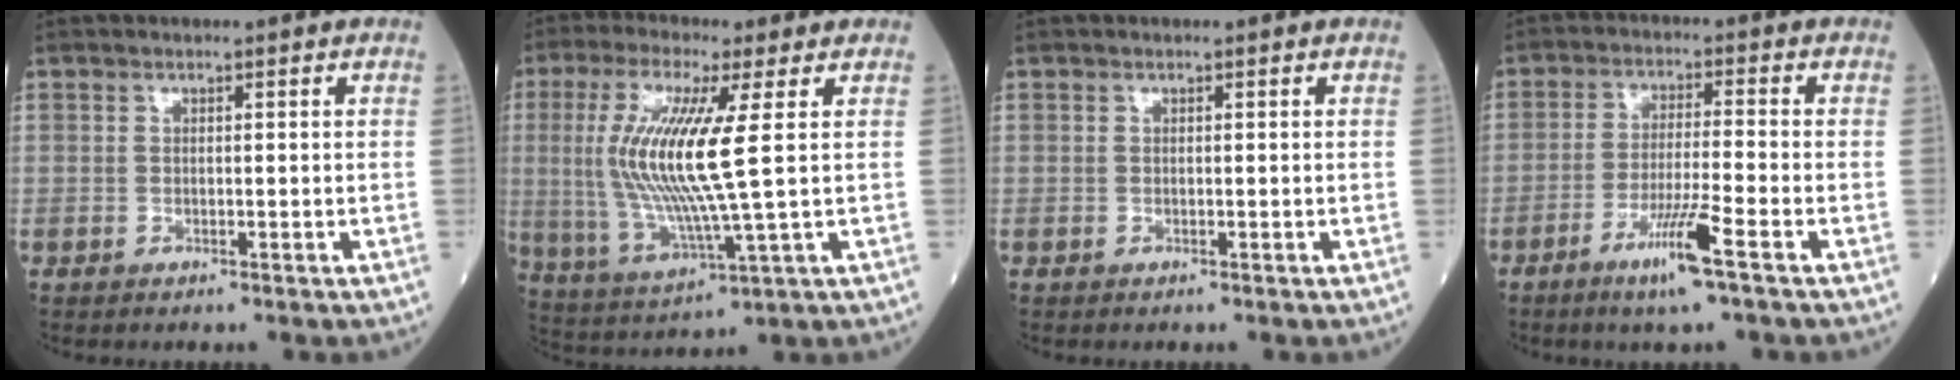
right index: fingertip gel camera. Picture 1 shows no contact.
{"total": 13.8, "force": [1.9, 0.7, 13.7], "torque": [-0.302, -0.010, 0.033]}
{"total": 0.0}
{"total": 7.2, "force": [-4.0, -0.7, 5.9], "torque": [-0.112, -0.014, -0.074]}